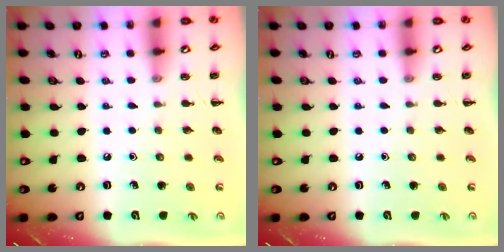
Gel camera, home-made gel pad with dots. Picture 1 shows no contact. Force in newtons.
{"total": 0.0}